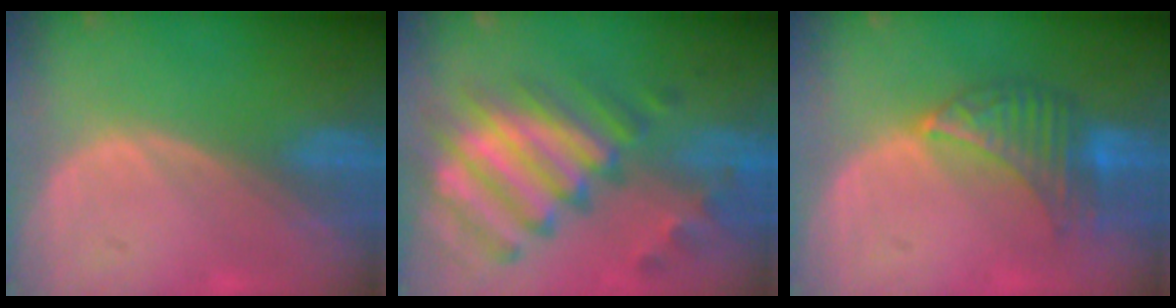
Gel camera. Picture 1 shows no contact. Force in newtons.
{"total": 12.3, "press": 10.6, "slide": 6.2}
{"total": 7.0, "press": 6.7, "slide": 2.0}